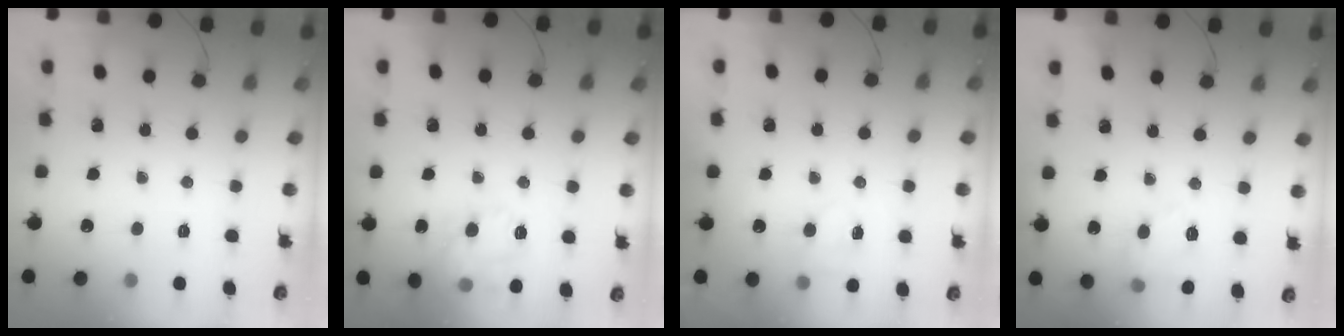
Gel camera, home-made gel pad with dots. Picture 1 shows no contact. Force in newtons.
{"total": 13.3, "press": 13.3, "slide": 0.7}
{"total": 6.1, "press": 6.0, "slide": 1.2}
{"total": 10.3, "press": 10.2, "slide": 1.4}